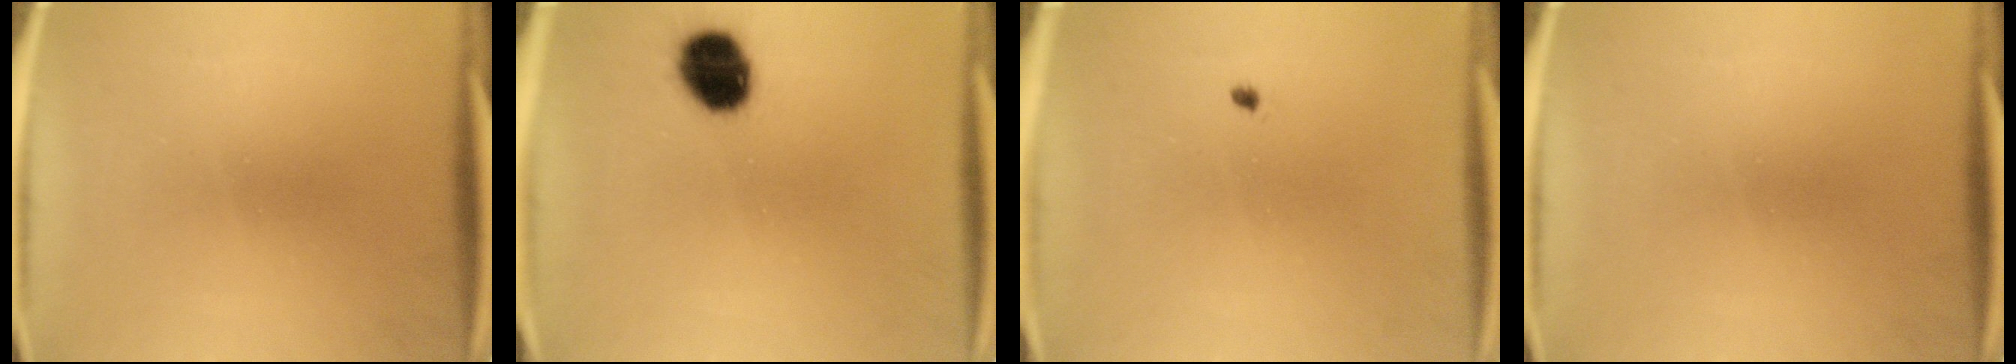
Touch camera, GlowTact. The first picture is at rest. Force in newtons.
{"total": 11.1}
{"total": 0.6}
{"total": 0.0}